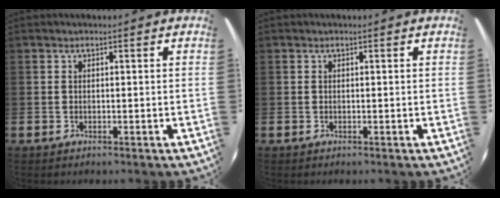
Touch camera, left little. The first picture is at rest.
{"total": 0.0}